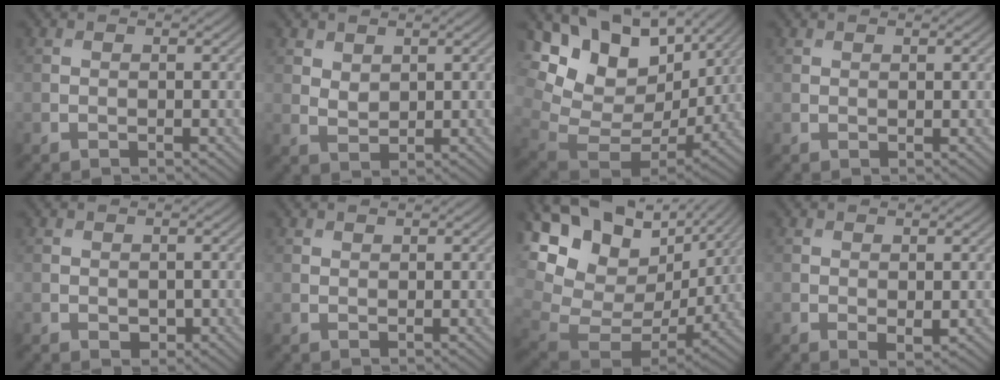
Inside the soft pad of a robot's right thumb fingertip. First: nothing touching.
{"total": 2.5, "force": [1.7, 1.5, 1.0], "torque": [-0.026, -0.004, 0.034]}
{"total": 17.3, "force": [7.2, 11.7, 10.5], "torque": [-0.225, 0.013, 0.160]}
{"total": 0.7, "force": [0.7, 0.3, 0.1], "torque": [-0.002, -0.002, 0.015]}
{"total": 1.0, "force": [0.1, 0.9, 0.6], "torque": [-0.011, -0.006, 0.006]}
{"total": 0.9, "force": [0.8, 0.4, 0.1], "torque": [-0.004, -0.001, 0.018]}
{"total": 19.2, "force": [7.3, 12.7, 12.4], "torque": [-0.280, 0.006, 0.165]}
{"total": 1.4, "force": [0.3, 0.8, 1.2], "torque": [-0.020, -0.008, 0.010]}